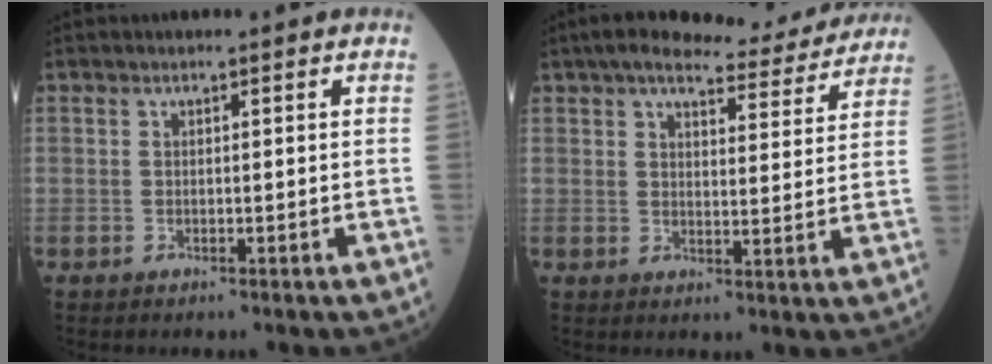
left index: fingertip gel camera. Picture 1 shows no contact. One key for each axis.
{"total": 13.4, "fx": 12.0, "fy": 2.7, "fz": 5.3, "tx": -0.063, "ty": 0.003, "tz": 0.145}